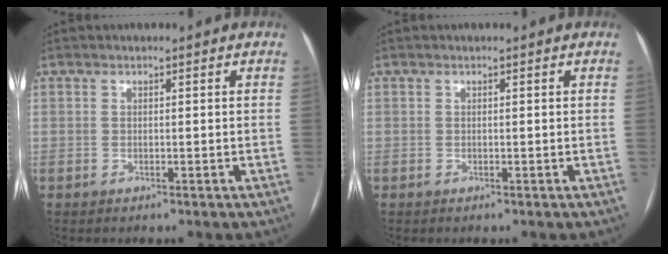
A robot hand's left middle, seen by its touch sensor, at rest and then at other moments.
{"total": 0.0}